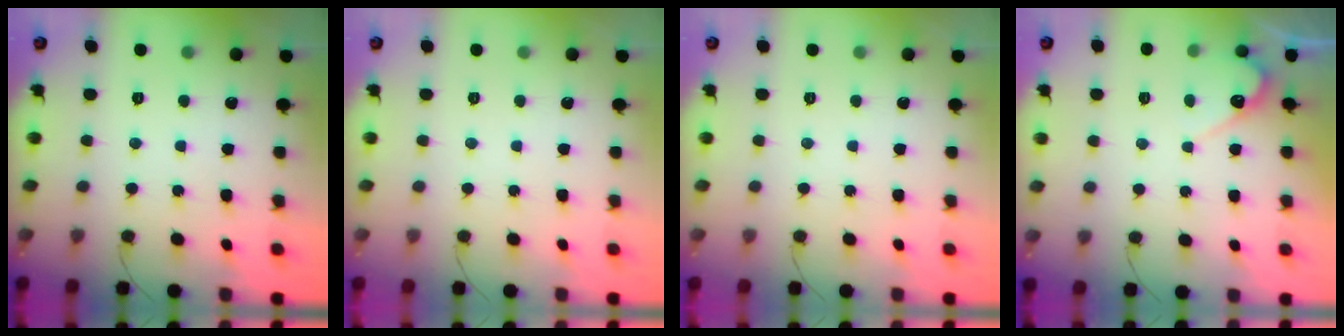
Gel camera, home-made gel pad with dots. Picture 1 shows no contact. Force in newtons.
{"total": 0.0}
{"total": 0.0}
{"total": 6.3, "press": 6.3, "slide": 0.3}